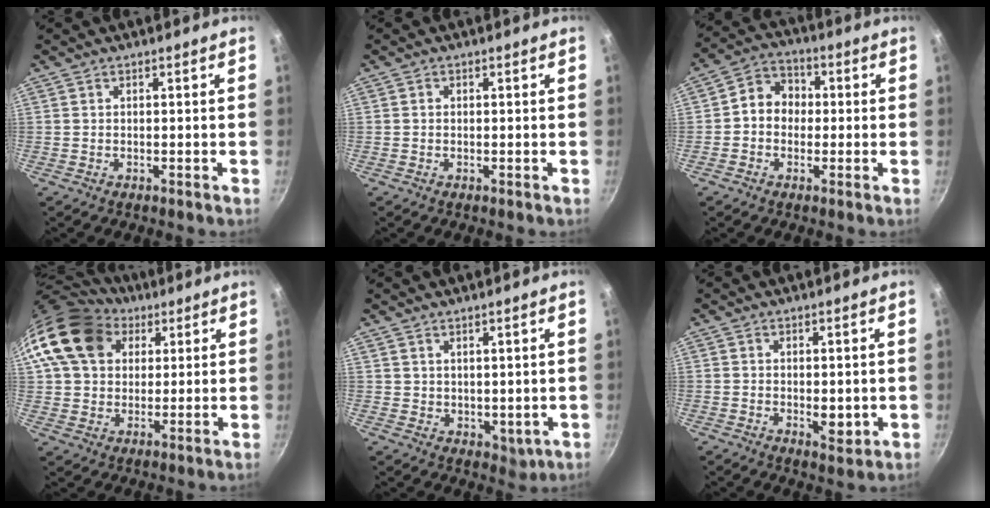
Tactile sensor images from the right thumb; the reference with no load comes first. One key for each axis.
{"total": 0.7, "fx": 0.0, "fy": 0.6, "fz": 0.3, "tx": -0.004, "ty": 0.004, "tz": 0.001}
{"total": 7.6, "fx": 0.0, "fy": 6.5, "fz": 3.9, "tx": -0.031, "ty": 0.020, "tz": -0.018}
{"total": 17.1, "fx": 6.8, "fy": 13.0, "fz": 8.8, "tx": -0.146, "ty": 0.008, "tz": 0.115}
{"total": 4.3, "fx": 2.7, "fy": 2.6, "fz": 2.1, "tx": -0.016, "ty": -0.017, "tz": 0.057}
{"total": 3.5, "fx": 0.0, "fy": 2.0, "fz": 2.9, "tx": -0.042, "ty": -0.014, "tz": 0.001}